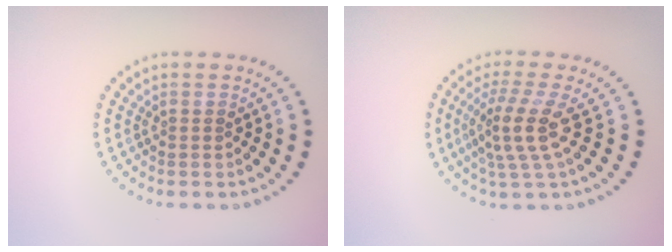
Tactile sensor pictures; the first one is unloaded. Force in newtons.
{"total": 3.7, "press": 2.9, "slide": 2.3}